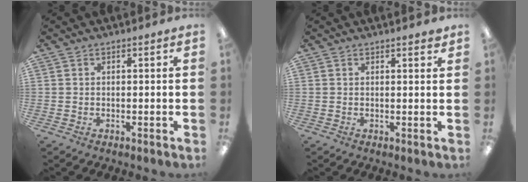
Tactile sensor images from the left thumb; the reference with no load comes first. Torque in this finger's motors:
{"motor_torque": [-0.04, -0.08, -0.24, -0.27, 0.06]}